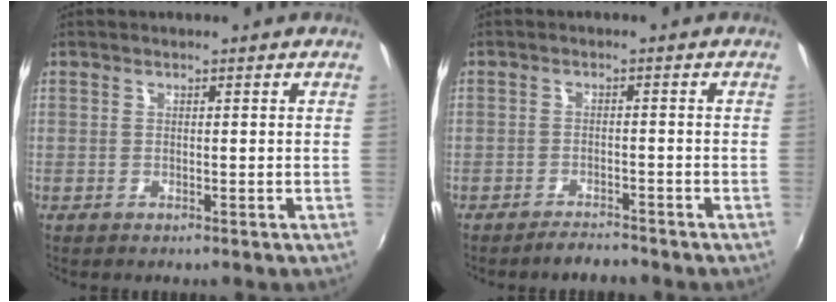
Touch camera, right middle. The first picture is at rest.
{"total": 2.9, "force": [-2.7, 0.4, 0.9], "torque": [-0.028, -0.002, -0.045]}